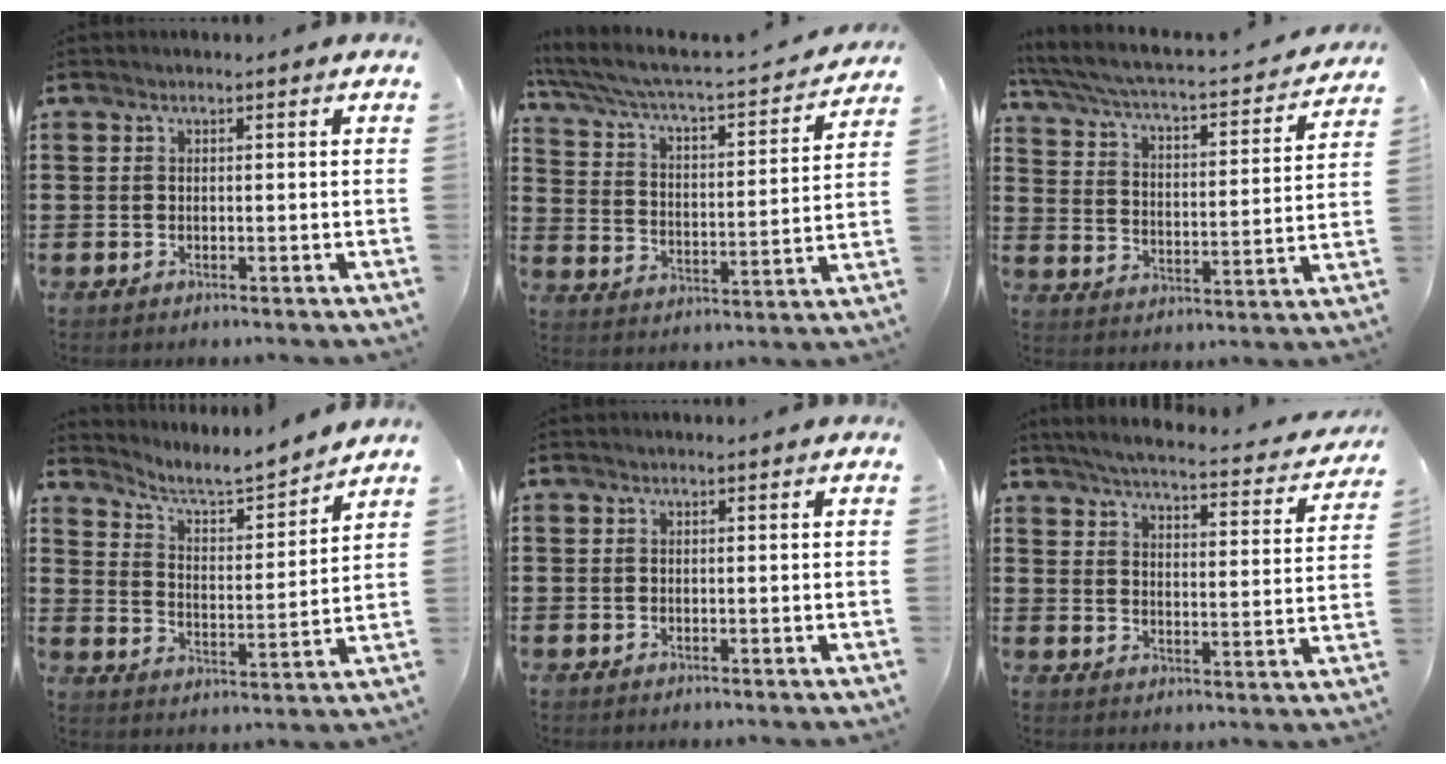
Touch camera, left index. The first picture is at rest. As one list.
[{"total": 4.2, "force": [3.6, 0.7, 2.0], "torque": [-0.061, -0.037, 0.051]}, {"total": 3.5, "force": [3.0, 0.2, 1.9], "torque": [-0.056, -0.033, 0.038]}, {"total": 4.8, "force": [4.6, 0.2, 1.5], "torque": [-0.053, -0.037, 0.070]}, {"total": 0.0}, {"total": 4.4, "force": [4.1, -0.1, 1.5], "torque": [-0.053, -0.032, 0.064]}]